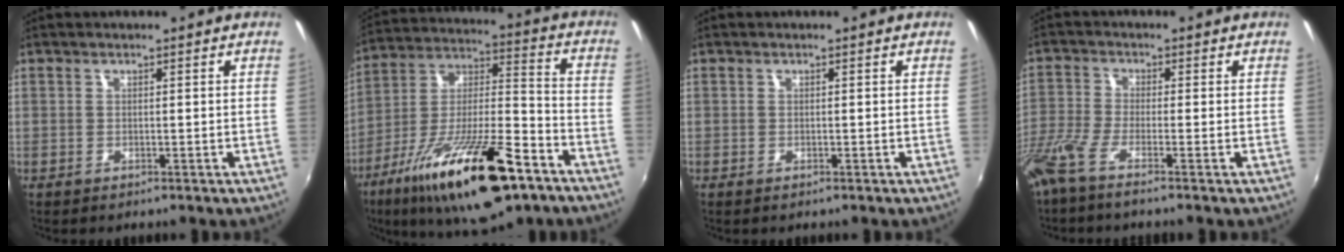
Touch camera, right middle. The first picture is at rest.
{"total": 24.9, "force": [-14.3, 7.1, 19.2], "torque": [-0.333, -0.033, -0.235]}
{"total": 0.0}
{"total": 5.9, "force": [-4.3, 0.1, 4.0], "torque": [-0.100, -0.018, -0.093]}